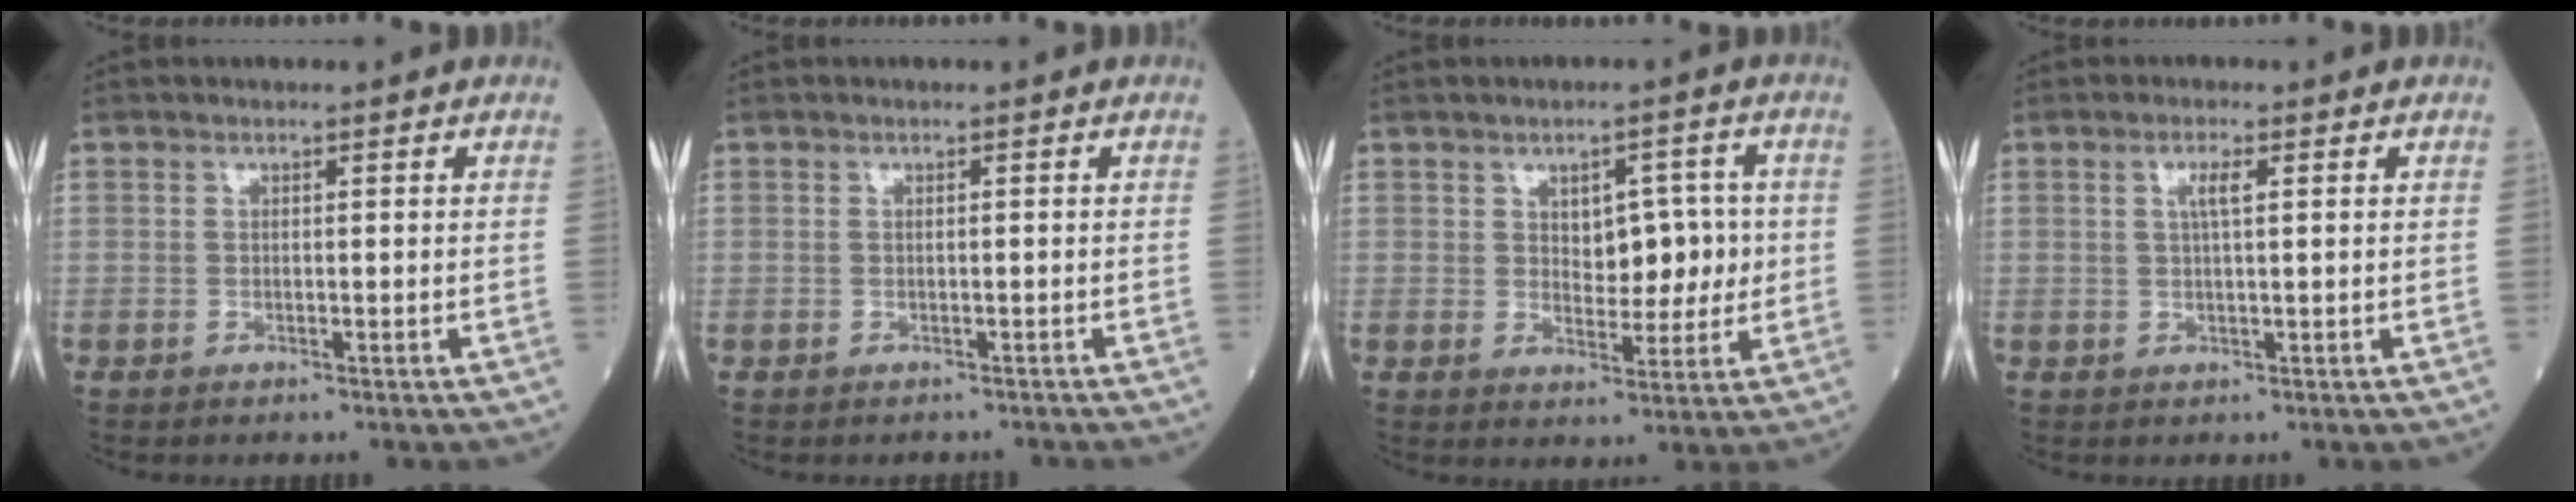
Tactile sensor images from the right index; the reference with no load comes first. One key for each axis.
{"total": 1.2, "fx": -1.0, "fy": 0.6, "fz": -0.2, "tx": 0.003, "ty": 0.002, "tz": -0.015}
{"total": 6.3, "fx": 0.9, "fy": 3.4, "fz": 5.2, "tx": -0.063, "ty": 0.011, "tz": 0.020}
{"total": 2.3, "fx": 0.8, "fy": 0.1, "fz": 2.1, "tx": -0.042, "ty": 0.001, "tz": 0.013}